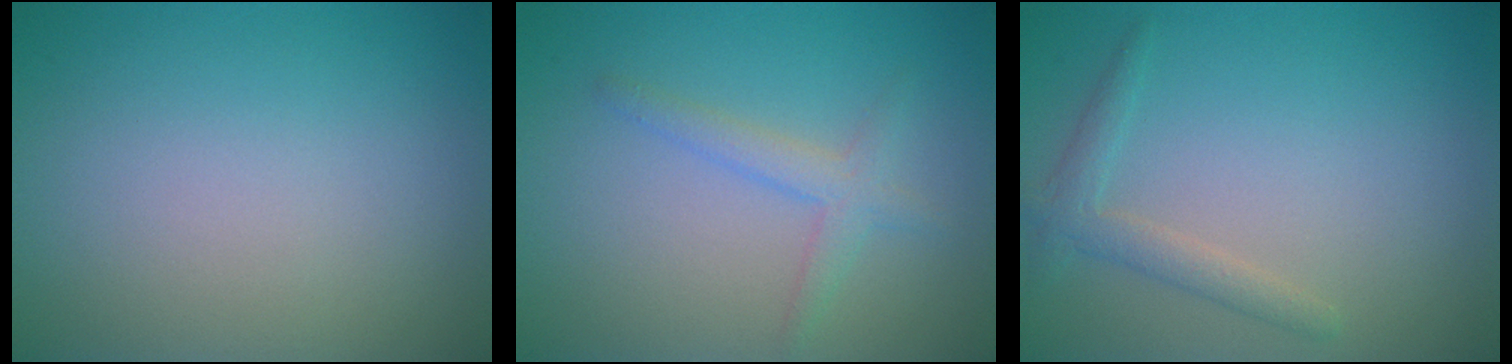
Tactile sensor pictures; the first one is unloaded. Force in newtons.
{"total": 2.0, "press": 2.0, "slide": 0.1}
{"total": 1.9, "press": 1.9, "slide": 0.1}